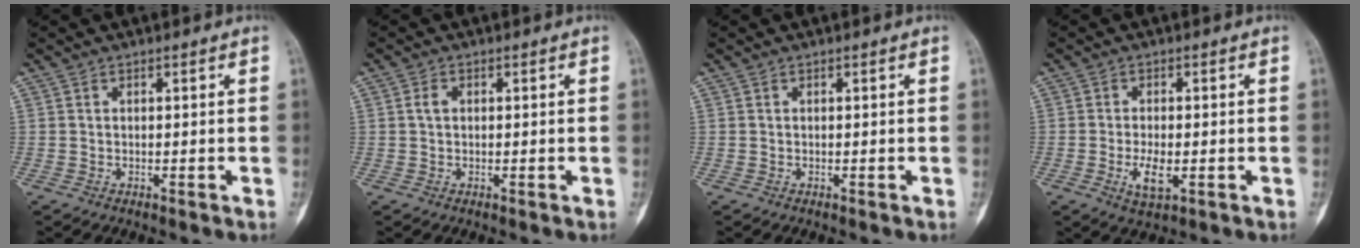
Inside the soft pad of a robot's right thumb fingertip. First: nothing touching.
{"total": 1.6, "force": [0.3, 1.1, 1.2], "torque": [-0.022, 0.005, 0.003]}
{"total": 0.0}
{"total": 4.9, "force": [-1.2, 2.1, 4.2], "torque": [-0.078, -0.005, -0.016]}